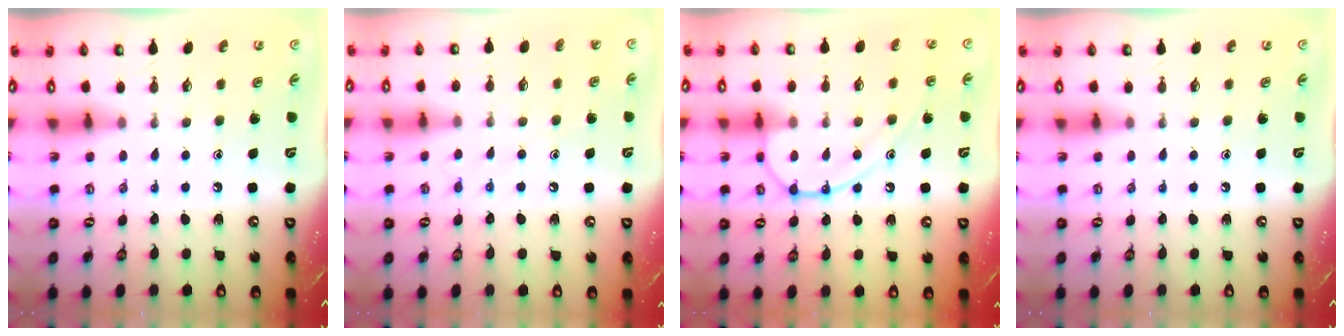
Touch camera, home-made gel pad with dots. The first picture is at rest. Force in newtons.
{"total": 7.4, "press": 7.4, "slide": 0.5}
{"total": 11.6, "press": 11.5, "slide": 1.2}
{"total": 0.0}